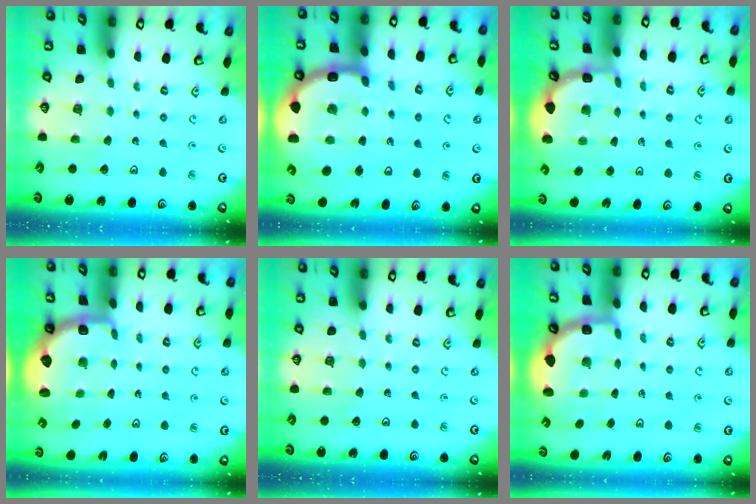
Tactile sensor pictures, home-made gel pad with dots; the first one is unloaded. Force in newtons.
{"total": 11.3, "press": 11.1, "slide": 2.3}
{"total": 1.7, "press": 1.7, "slide": 0.2}
{"total": 2.7, "press": 2.1, "slide": 1.7}
{"total": 0.0}
{"total": 2.7, "press": 2.1, "slide": 1.7}